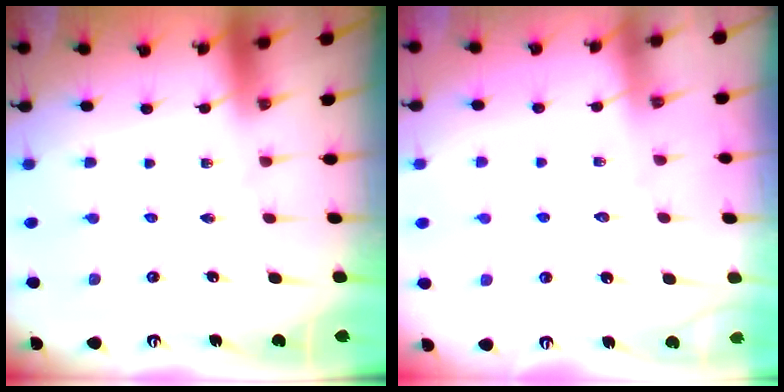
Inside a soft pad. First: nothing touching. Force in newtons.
{"total": 4.1, "press": 4.1, "slide": 0.4}